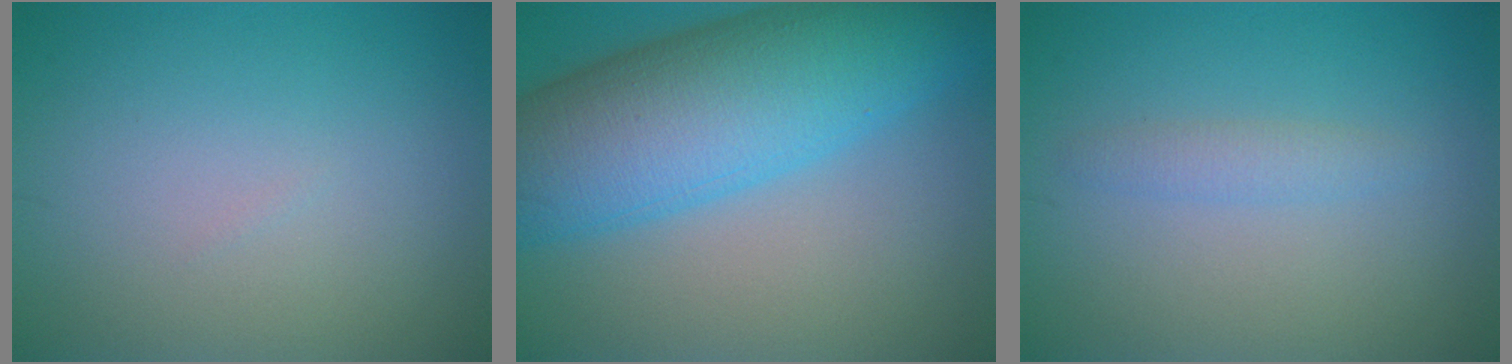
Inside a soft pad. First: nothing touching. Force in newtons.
{"total": 12.4, "press": 12.4, "slide": 0.4}
{"total": 1.4, "press": 1.4, "slide": 0.1}